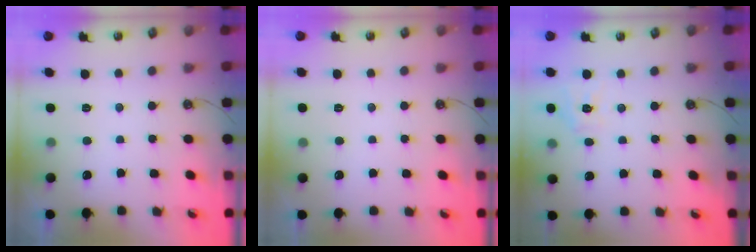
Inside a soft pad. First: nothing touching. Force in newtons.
{"total": 0.0}
{"total": 9.5, "press": 9.5, "slide": 1.1}